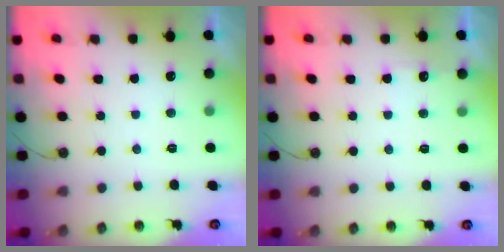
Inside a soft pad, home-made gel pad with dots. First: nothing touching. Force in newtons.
{"total": 3.8, "press": 3.8, "slide": 0.4}